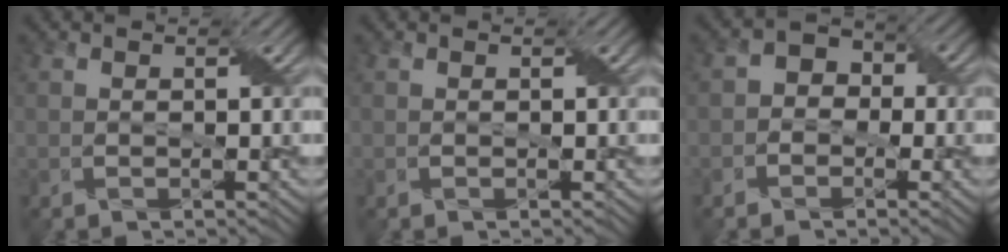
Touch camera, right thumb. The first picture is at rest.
{"total": 0.0}
{"total": 3.2, "force": [-0.9, 2.7, 1.3], "torque": [-0.008, 0.011, -0.028]}